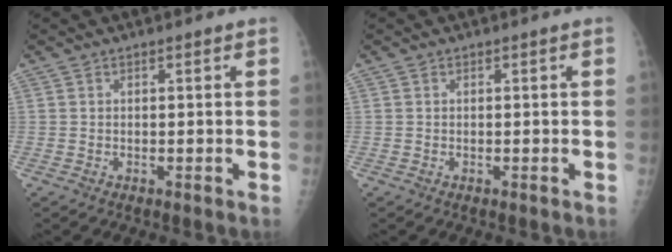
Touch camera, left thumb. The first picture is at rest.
{"total": 0.0}